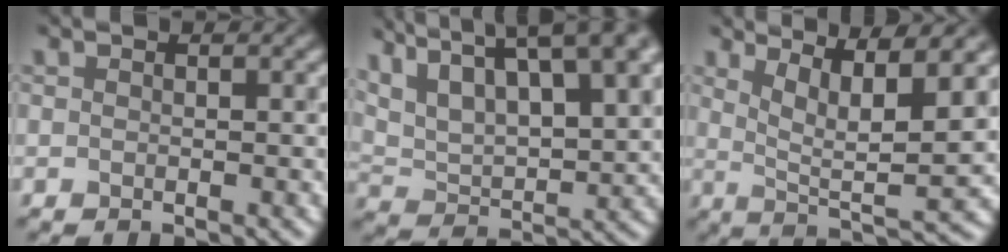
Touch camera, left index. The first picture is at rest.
{"total": 13.2, "force": [8.2, 5.0, 9.1], "torque": [-0.192, 0.023, 0.153]}
{"total": 7.0, "force": [3.0, 0.3, 6.3], "torque": [-0.118, -0.005, 0.095]}